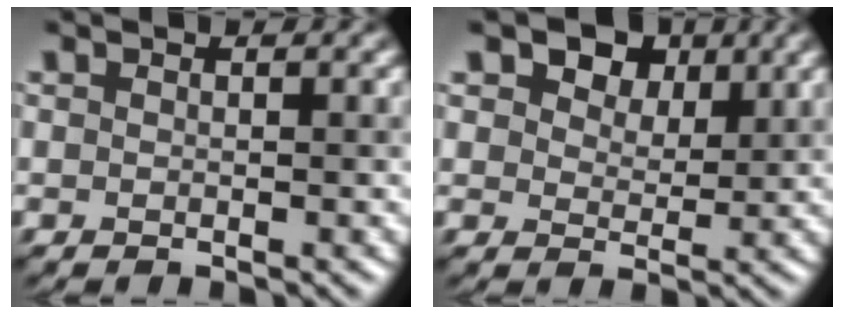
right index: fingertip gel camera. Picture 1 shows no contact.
{"total": 4.9, "force": [3.0, 3.0, 2.4], "torque": [-0.041, 0.004, 0.041]}